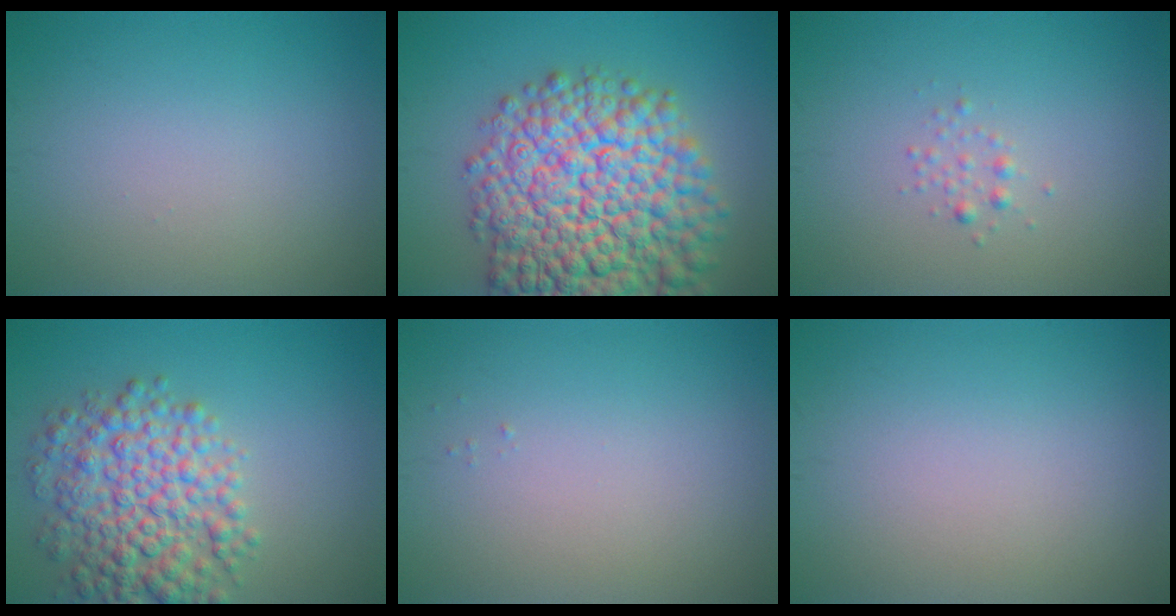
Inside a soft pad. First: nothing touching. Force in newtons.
{"total": 15.4, "press": 15.4, "slide": 0.6}
{"total": 0.9, "press": 0.9, "slide": 0.0}
{"total": 7.3, "press": 7.3, "slide": 0.1}
{"total": 0.0}
{"total": 0.0}